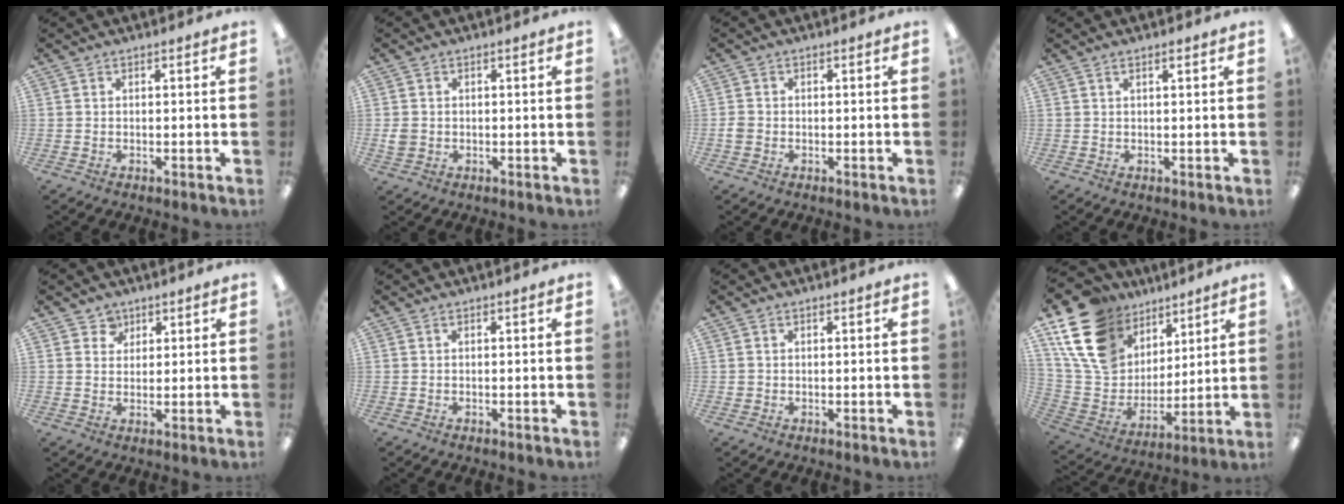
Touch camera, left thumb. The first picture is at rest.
{"total": 2.5, "force": [-0.1, 2.3, 1.0], "torque": [-0.009, 0.002, -0.003]}
{"total": 2.0, "force": [-0.5, 1.7, 0.9], "torque": [-0.014, 0.004, -0.009]}
{"total": 1.3, "force": [0.9, 0.3, 0.8], "torque": [-0.017, 0.002, 0.016]}
{"total": 3.5, "force": [2.2, 2.7, 0.0], "torque": [0.003, -0.004, 0.038]}
{"total": 0.0}
{"total": 0.8, "force": [0.2, 0.8, 0.0], "torque": [0.000, 0.005, 0.002]}
{"total": 20.3, "force": [11.4, 14.1, 9.2], "torque": [-0.190, -0.050, 0.216]}